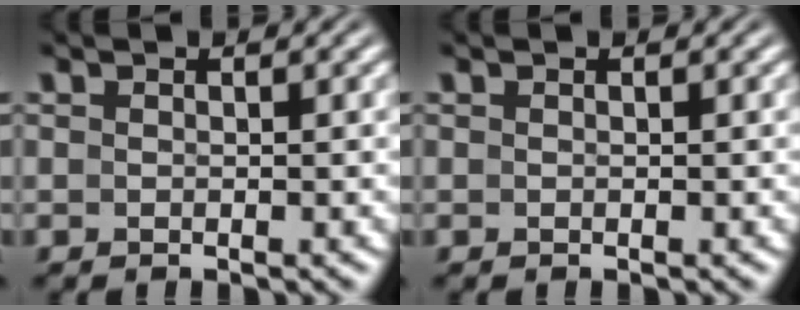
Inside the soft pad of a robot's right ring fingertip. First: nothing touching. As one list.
[{"total": 0.0}]